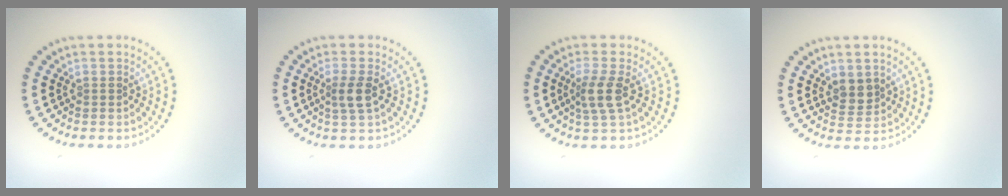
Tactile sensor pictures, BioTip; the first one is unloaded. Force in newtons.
{"total": 1.9, "press": 1.6, "slide": 1.0}
{"total": 2.5, "press": 2.0, "slide": 1.5}
{"total": 2.0, "press": 1.7, "slide": 0.9}